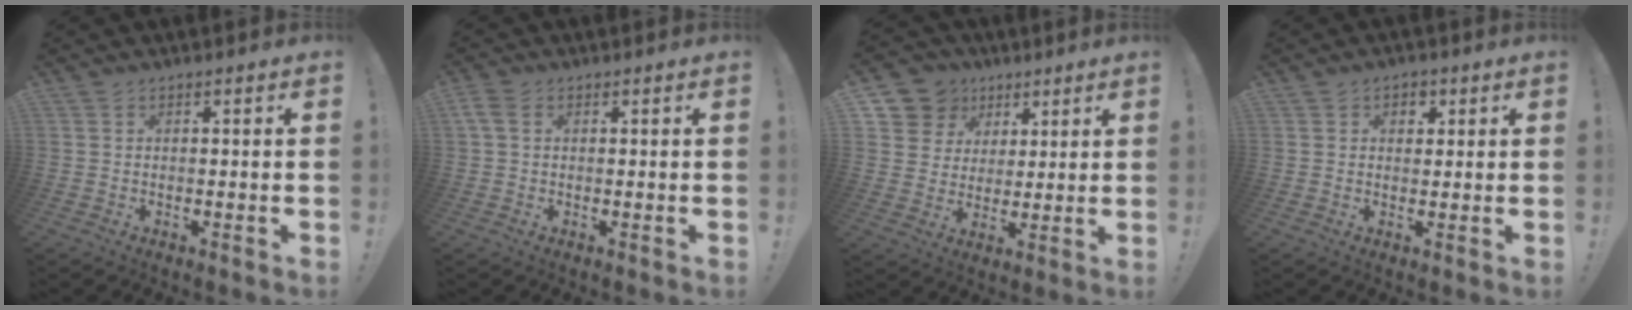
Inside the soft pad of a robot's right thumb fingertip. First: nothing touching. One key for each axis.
{"total": 3.3, "fx": 1.0, "fy": 2.2, "fz": 2.2, "tx": -0.049, "ty": 0.008, "tz": 0.023}
{"total": 9.7, "fx": 4.5, "fy": 8.5, "fz": 1.9, "tx": -0.024, "ty": -0.032, "tz": 0.092}
{"total": 3.2, "fx": 1.1, "fy": 2.7, "fz": 1.2, "tx": -0.013, "ty": 0.003, "tz": 0.016}